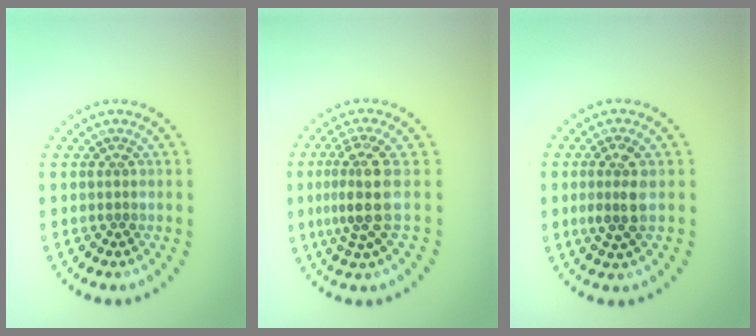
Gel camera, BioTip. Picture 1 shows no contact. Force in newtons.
{"total": 3.8, "press": 3.0, "slide": 2.3}
{"total": 2.6, "press": 2.4, "slide": 1.0}